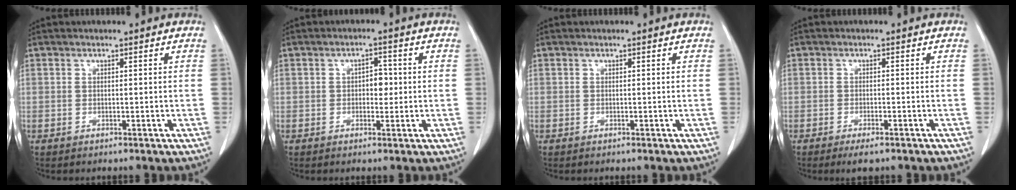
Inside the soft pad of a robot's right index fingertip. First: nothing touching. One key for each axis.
{"total": 2.7, "fx": 0.0, "fy": 1.6, "fz": 2.2, "tx": -0.027, "ty": 0.006, "tz": 0.000}
{"total": 0.0}
{"total": 3.4, "fx": -2.5, "fy": 0.8, "fz": 2.2, "tx": -0.026, "ty": -0.004, "tz": -0.031}